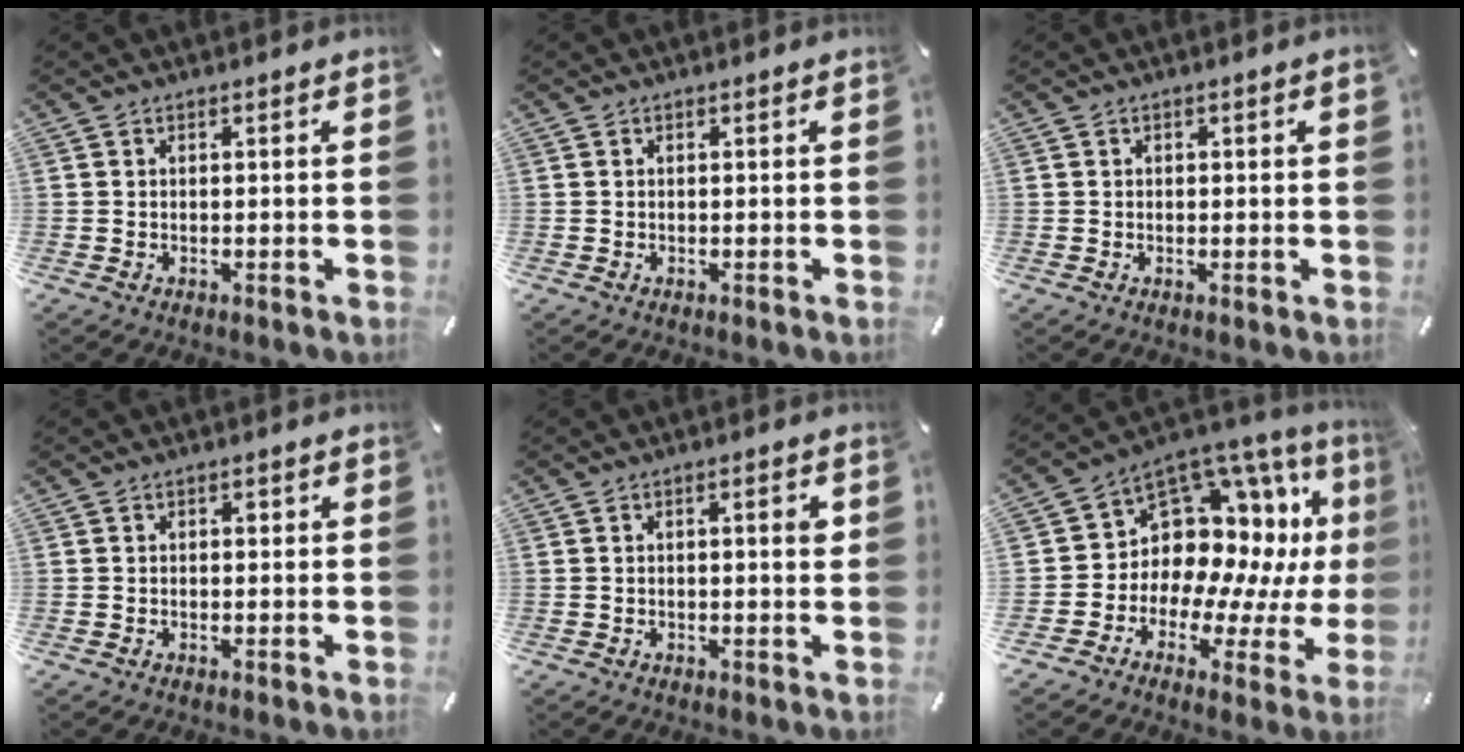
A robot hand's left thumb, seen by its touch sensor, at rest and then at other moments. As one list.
[{"total": 0.0}, {"total": 0.5, "force": [0.1, 0.3, 0.4], "torque": [-0.007, 0.001, 0.001]}, {"total": 1.1, "force": [0.2, 0.7, 0.8], "torque": [-0.008, 0.001, 0.001]}, {"total": 2.6, "force": [0.4, 0.6, 2.5], "torque": [-0.030, -0.003, 0.001]}, {"total": 13.0, "force": [4.8, 10.3, 6.4], "torque": [-0.102, -0.073, 0.096]}]